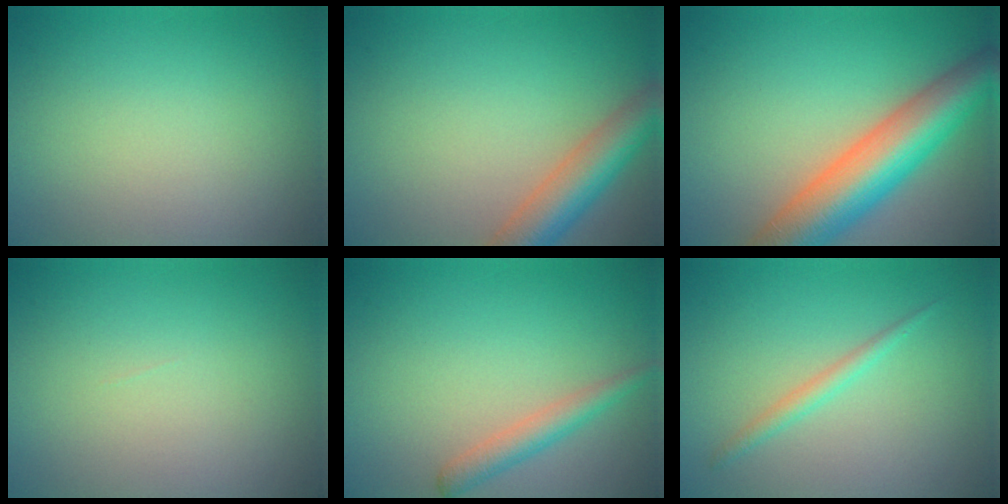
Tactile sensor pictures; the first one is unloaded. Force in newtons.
{"total": 5.3, "press": 5.3, "slide": 0.3}
{"total": 9.2, "press": 9.2, "slide": 0.4}
{"total": 0.0}
{"total": 2.2, "press": 2.2, "slide": 0.1}
{"total": 1.4, "press": 1.4, "slide": 0.1}